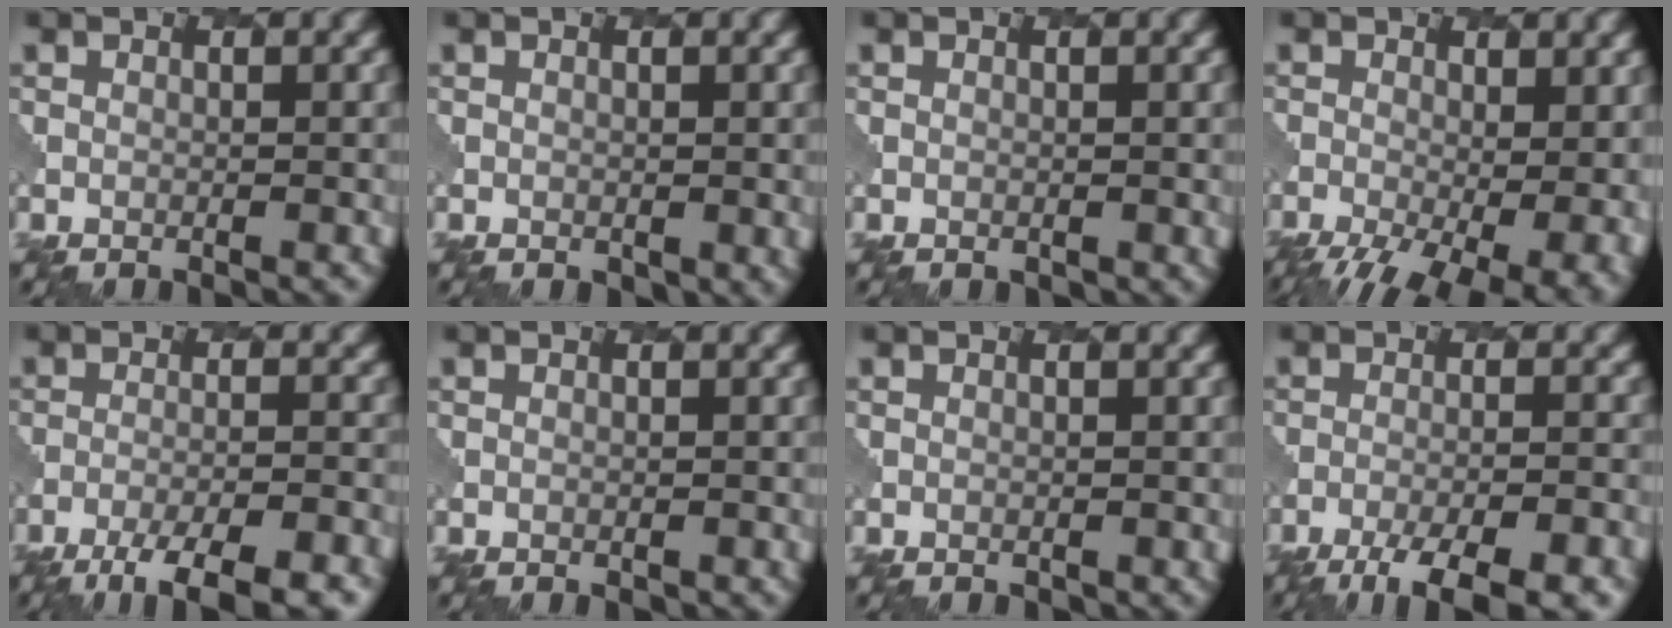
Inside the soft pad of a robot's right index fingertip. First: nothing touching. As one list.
[{"total": 2.0, "force": [-0.1, 1.4, 1.5], "torque": [-0.016, -0.007, 0.004]}, {"total": 0.9, "force": [0.2, 0.8, 0.4], "torque": [-0.006, -0.004, 0.005]}, {"total": 11.1, "force": [-4.8, 5.3, 8.6], "torque": [-0.126, -0.038, -0.051]}, {"total": 7.5, "force": [-5.3, 1.6, 5.0], "torque": [-0.079, -0.011, -0.084]}, {"total": 0.7, "force": [-0.1, 0.5, 0.5], "torque": [-0.005, 0.000, 0.004]}, {"total": 0.7, "force": [-0.1, 0.6, 0.3], "torque": [-0.004, 0.000, 0.006]}, {"total": 8.9, "force": [-6.5, 2.2, 5.7], "torque": [-0.100, -0.017, -0.093]}]